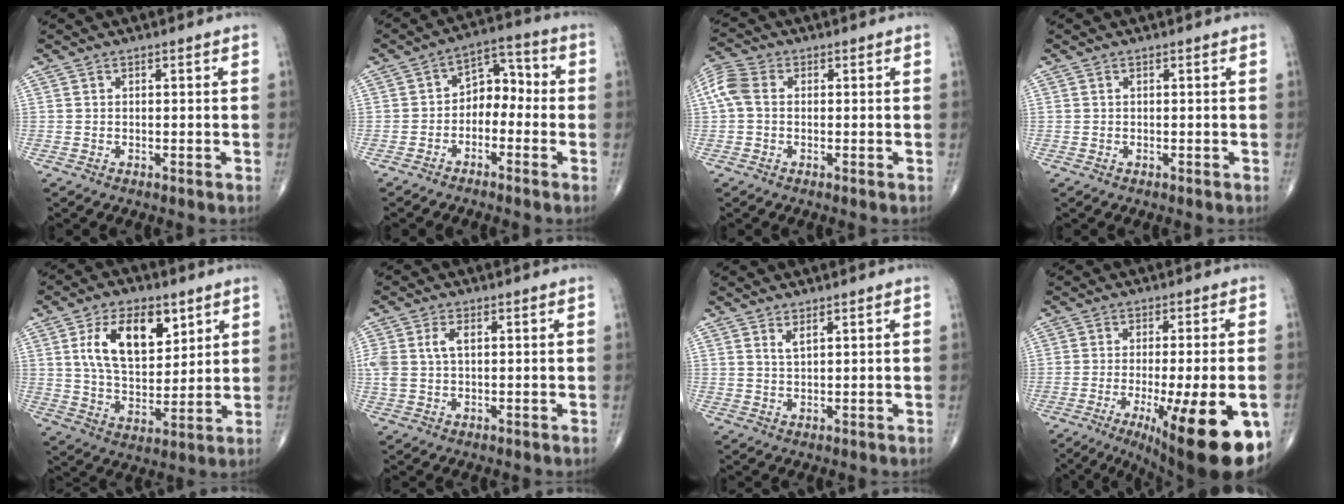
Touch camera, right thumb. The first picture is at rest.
{"total": 7.0, "force": [-1.8, 5.0, 4.6], "torque": [-0.037, 0.047, -0.045]}
{"total": 5.9, "force": [0.3, 4.1, 4.2], "torque": [-0.106, 0.019, -0.001]}
{"total": 0.0}
{"total": 14.9, "force": [5.8, 8.2, 11.0], "torque": [-0.160, -0.024, 0.111]}
{"total": 4.7, "force": [1.1, 2.7, 3.8], "torque": [-0.095, 0.012, 0.021]}
{"total": 1.7, "force": [1.1, 0.4, 1.3], "torque": [-0.025, -0.008, 0.024]}
{"total": 21.9, "force": [-8.8, 5.5, 19.4], "torque": [-0.220, -0.012, -0.112]}